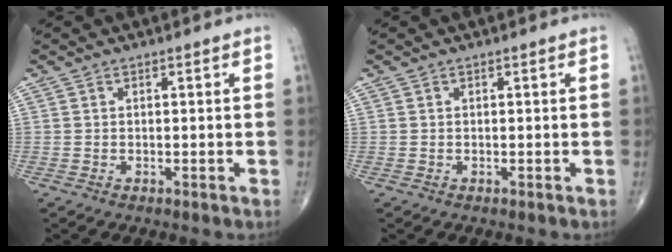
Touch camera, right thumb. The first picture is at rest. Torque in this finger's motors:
{"motor_torque": [-0.44, 0.32, -0.03, 0.03, 0.00]}